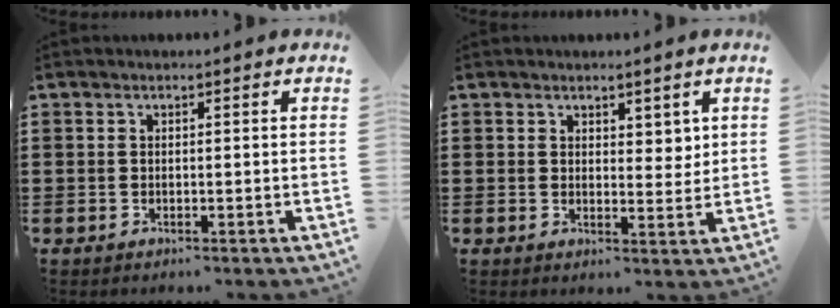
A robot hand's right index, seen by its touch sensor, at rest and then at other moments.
{"total": 3.0, "force": [2.2, 1.9, 1.1], "torque": [-0.010, 0.003, 0.037]}